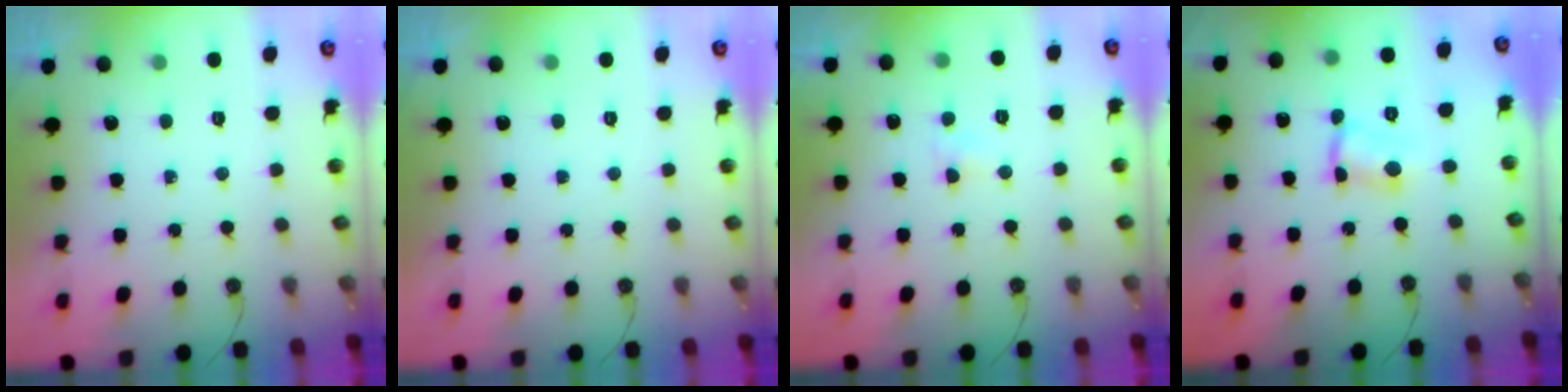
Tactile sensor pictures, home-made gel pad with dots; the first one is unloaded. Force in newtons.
{"total": 0.0}
{"total": 2.9, "press": 2.9, "slide": 0.4}
{"total": 1.8, "press": 1.6, "slide": 0.7}